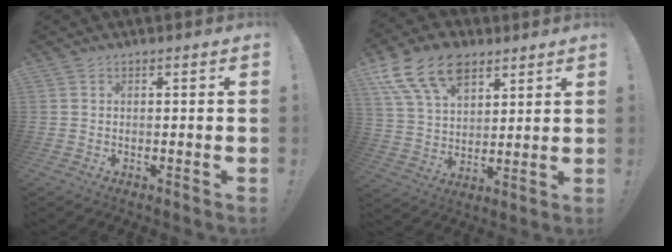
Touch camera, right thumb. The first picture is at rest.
{"total": 16.7, "force": [9.6, 10.4, 8.9], "torque": [-0.167, -0.046, 0.179]}